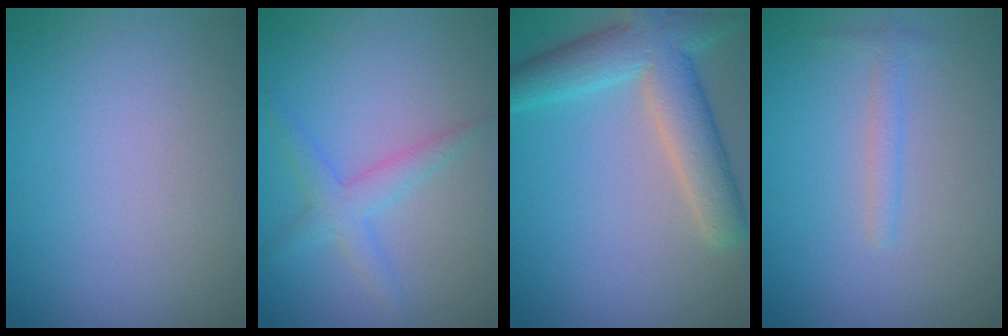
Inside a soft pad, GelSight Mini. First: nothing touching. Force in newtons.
{"total": 2.4, "press": 2.4, "slide": 0.1}
{"total": 6.6, "press": 6.6, "slide": 0.5}
{"total": 1.1, "press": 1.1, "slide": 0.0}